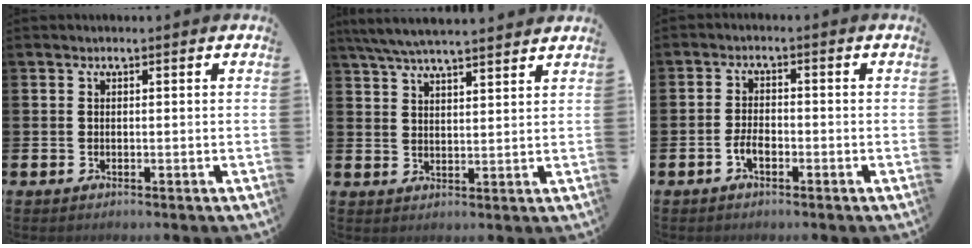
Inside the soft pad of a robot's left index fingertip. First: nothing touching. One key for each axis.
{"total": 5.9, "fx": 5.5, "fy": 0.3, "fz": 1.9, "tx": -0.054, "ty": -0.021, "tz": 0.101}
{"total": 2.4, "fx": -1.0, "fy": 1.2, "fz": 1.9, "tx": -0.030, "ty": 0.003, "tz": -0.021}